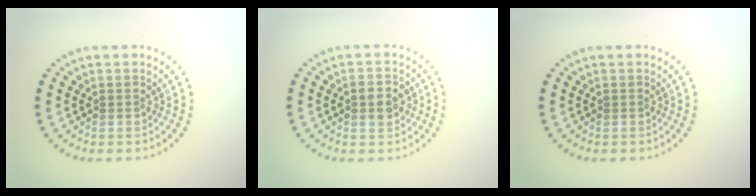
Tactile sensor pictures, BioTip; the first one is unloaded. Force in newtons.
{"total": 2.1, "press": 2.1, "slide": 0.1}
{"total": 0.0}